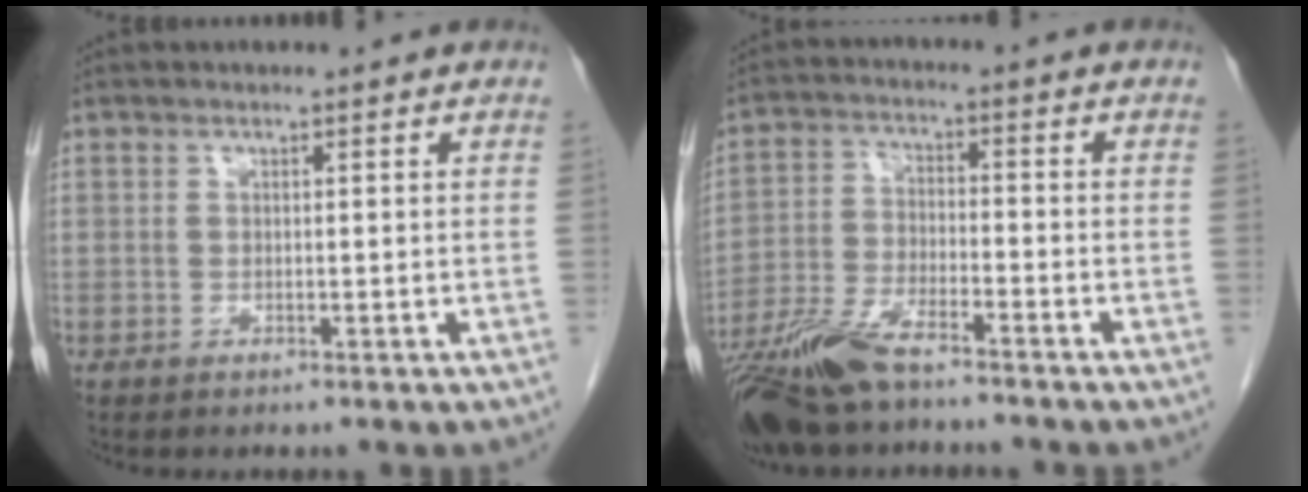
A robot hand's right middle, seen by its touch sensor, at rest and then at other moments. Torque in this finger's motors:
{"motor_torque": [0.42, -0.96, 0.16, 0.05]}